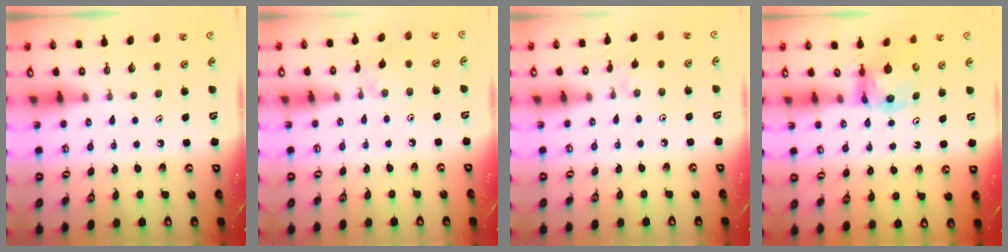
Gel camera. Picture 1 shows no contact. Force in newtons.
{"total": 1.2, "press": 1.1, "slide": 0.4}
{"total": 1.9, "press": 1.9, "slide": 0.4}
{"total": 5.8, "press": 5.7, "slide": 0.6}